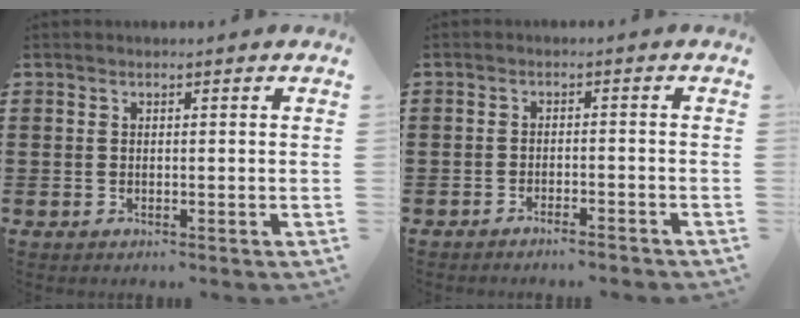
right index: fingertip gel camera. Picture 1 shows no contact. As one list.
[{"total": 2.0, "force": [-2.0, -0.1, 0.5], "torque": [-0.013, -0.001, -0.040]}]